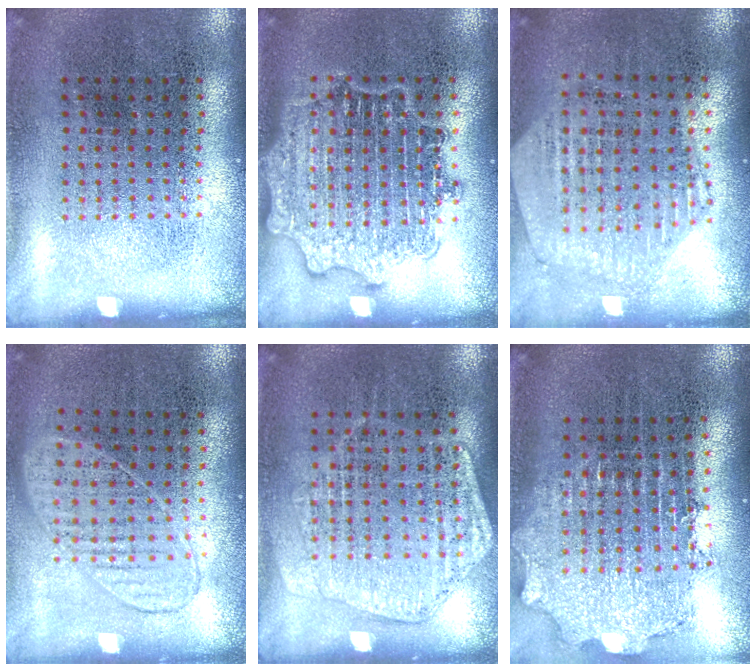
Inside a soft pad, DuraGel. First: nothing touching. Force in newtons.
{"total": 2.7, "press": 2.7, "slide": 0.4}
{"total": 1.2, "press": 1.2, "slide": 0.2}
{"total": 1.0, "press": 0.9, "slide": 0.4}
{"total": 1.4, "press": 1.4, "slide": 0.4}
{"total": 2.1, "press": 1.6, "slide": 1.4}